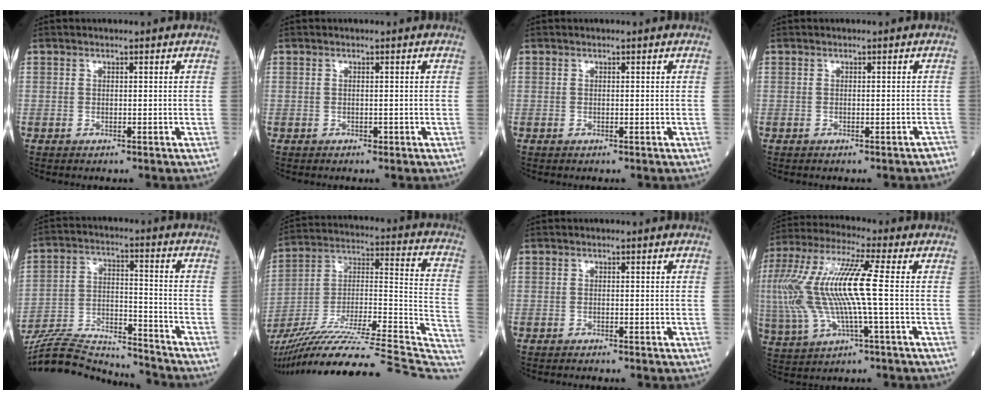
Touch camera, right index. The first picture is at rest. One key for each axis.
{"total": 0.6, "fx": -0.1, "fy": 0.4, "fz": 0.4, "tx": -0.006, "ty": -0.001, "tz": -0.001}
{"total": 0.0}
{"total": 1.2, "fx": -0.9, "fy": 0.3, "fz": 0.7, "tx": -0.006, "ty": 0.006, "tz": -0.009}
{"total": 16.7, "fx": -16.3, "fy": 1.6, "fz": 3.3, "tx": -0.065, "ty": 0.020, "tz": -0.271}
{"total": 34.7, "fx": -28.3, "fy": 2.7, "fz": 19.8, "tx": -0.275, "ty": -0.026, "tz": -0.429}
{"total": 0.7, "fx": -0.6, "fy": -0.1, "fz": 0.2, "tx": -0.005, "ty": -0.001, "tz": -0.013}
{"total": 16.7, "fx": 0.4, "fy": 2.5, "fz": 16.5, "tx": -0.371, "ty": 0.017, "tz": 0.004}